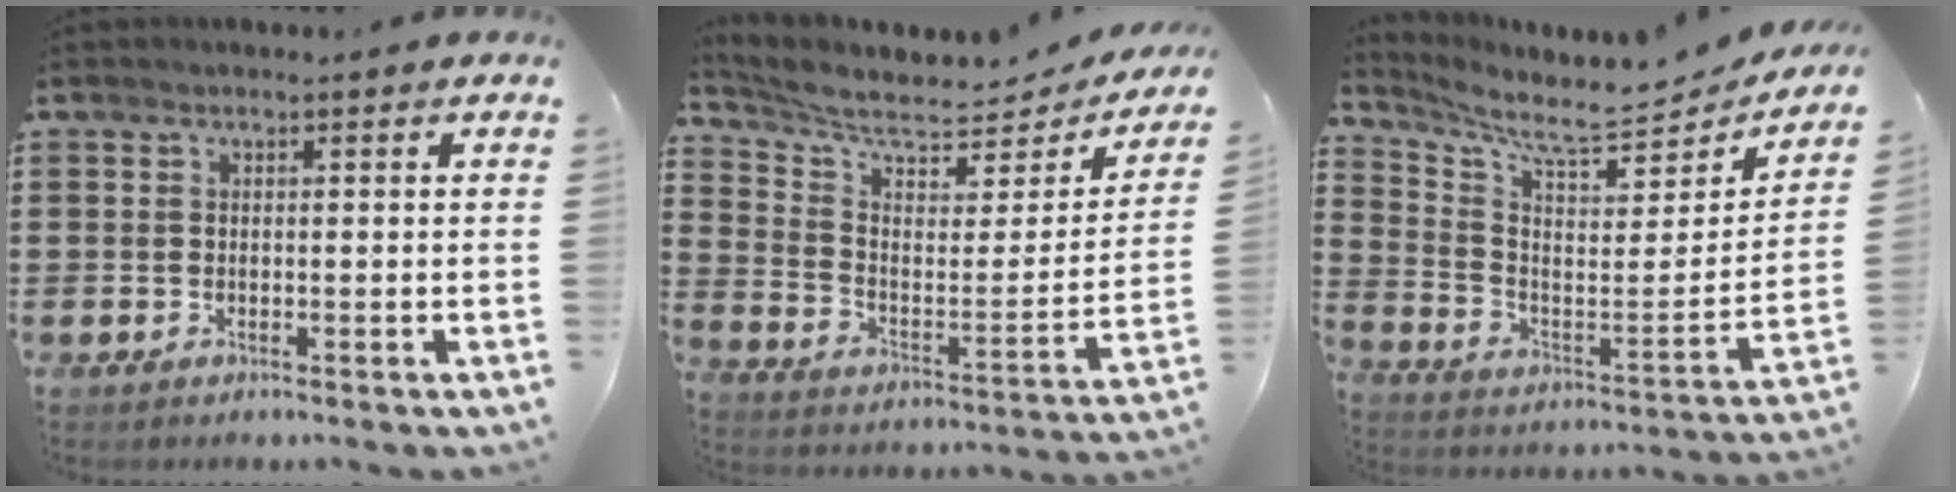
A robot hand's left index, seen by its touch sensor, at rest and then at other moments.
{"total": 6.0, "force": [5.1, 1.2, 2.9], "torque": [-0.083, -0.041, 0.085]}
{"total": 6.5, "force": [5.8, 0.1, 3.0], "torque": [-0.080, -0.063, 0.090]}